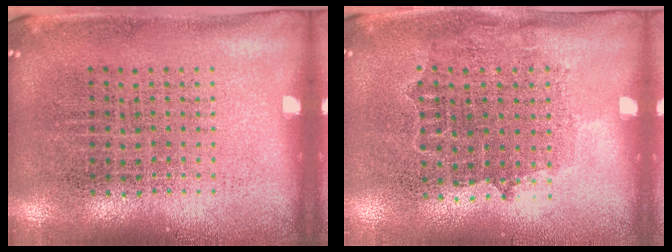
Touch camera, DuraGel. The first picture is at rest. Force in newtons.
{"total": 0.8, "press": 0.7, "slide": 0.4}